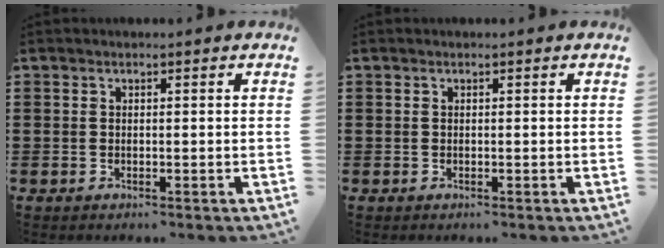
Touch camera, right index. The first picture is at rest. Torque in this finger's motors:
{"motor_torque": [0.41, 1.73, 0.00, 0.00]}